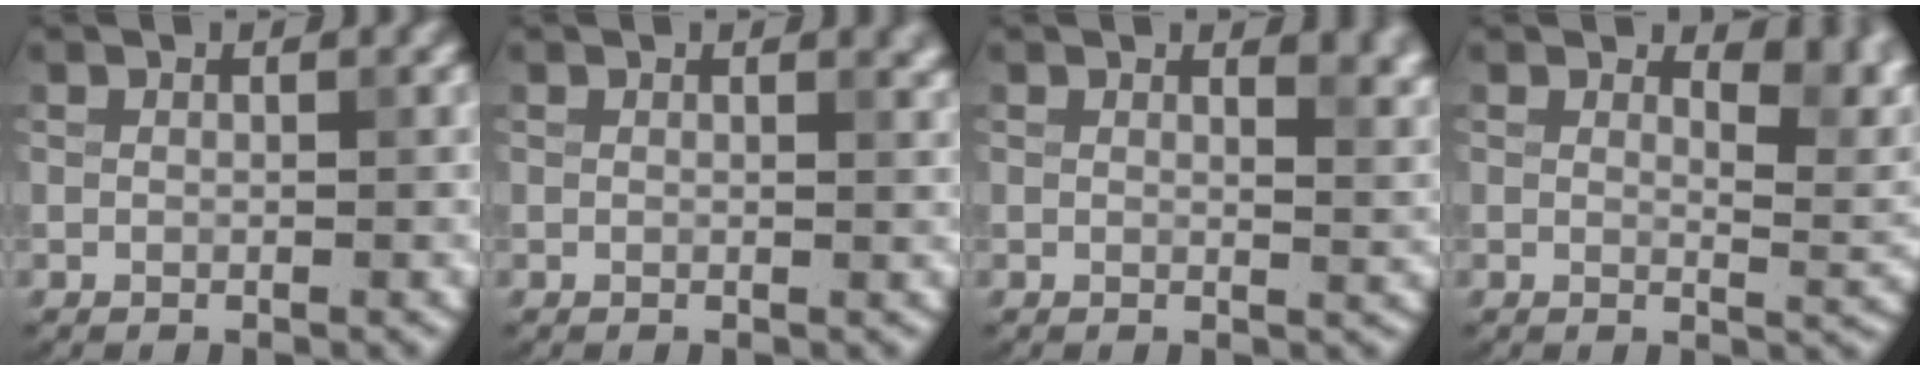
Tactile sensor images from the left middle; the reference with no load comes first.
{"total": 1.5, "force": [1.1, 0.5, 0.9], "torque": [-0.001, 0.003, 0.012]}
{"total": 4.0, "force": [2.5, 1.7, 2.5], "torque": [-0.013, 0.003, 0.030]}
{"total": 5.0, "force": [3.2, 2.0, 3.3], "torque": [-0.033, -0.006, 0.043]}